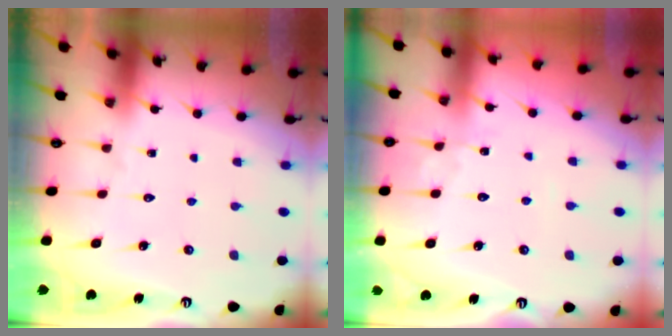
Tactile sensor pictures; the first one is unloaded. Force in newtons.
{"total": 2.2, "press": 2.2, "slide": 0.3}